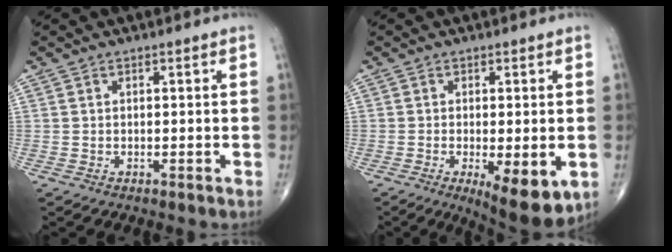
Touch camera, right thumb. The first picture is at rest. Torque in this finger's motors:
{"motor_torque": [0.05, 0.59, -0.22, -0.15, 0.00]}